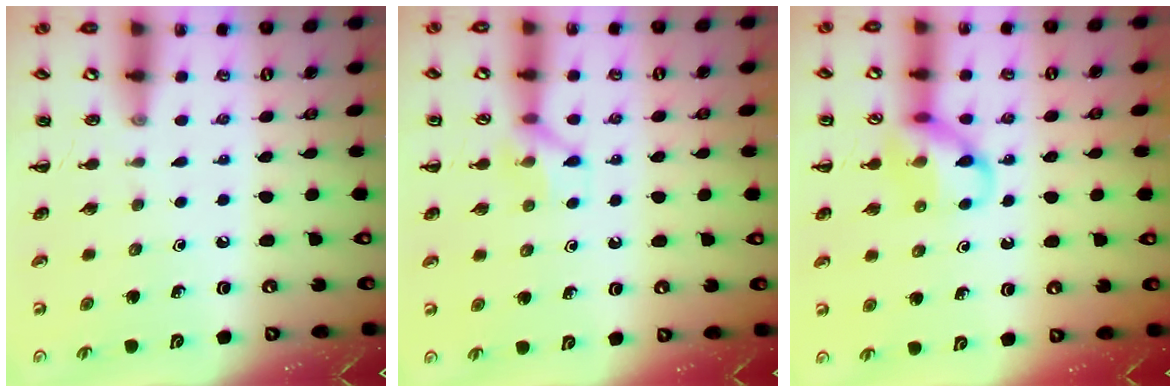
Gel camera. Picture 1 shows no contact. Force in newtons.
{"total": 7.4, "press": 7.4, "slide": 0.3}
{"total": 12.2, "press": 12.0, "slide": 1.6}